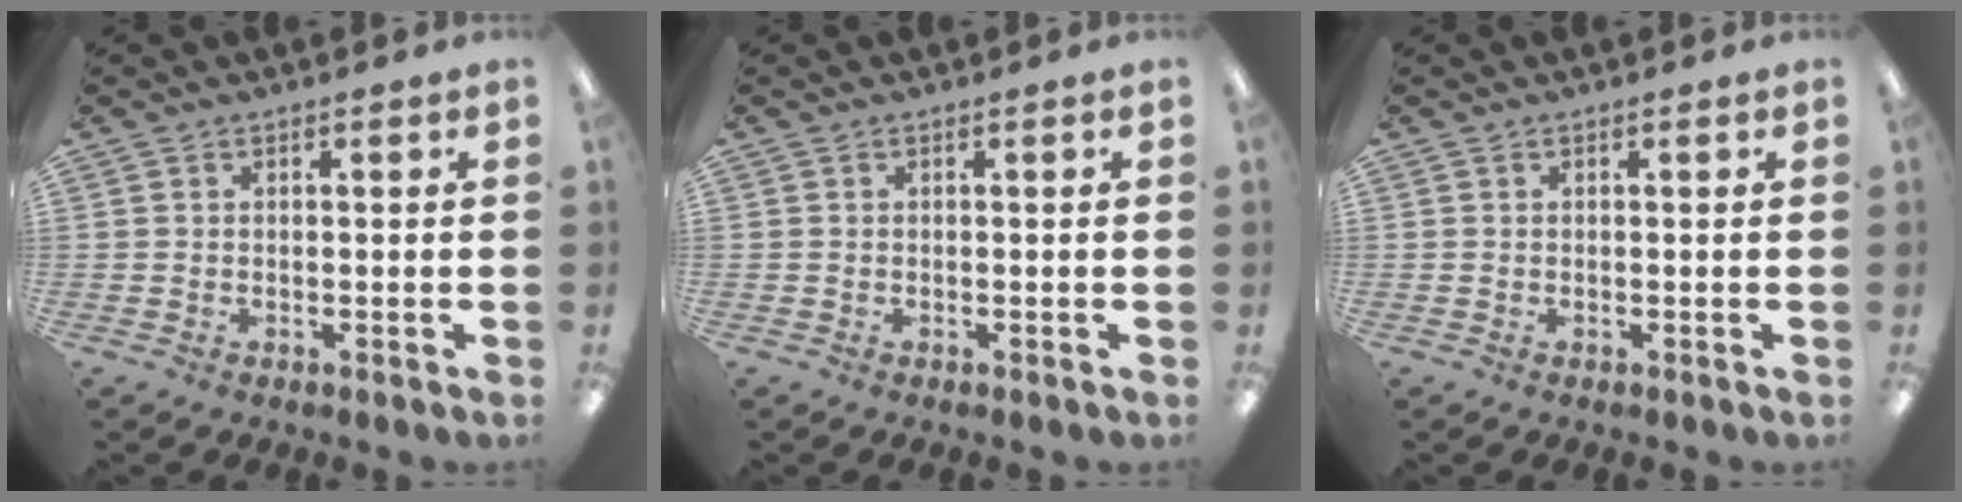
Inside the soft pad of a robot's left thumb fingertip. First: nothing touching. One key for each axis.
{"total": 0.0}
{"total": 0.0}